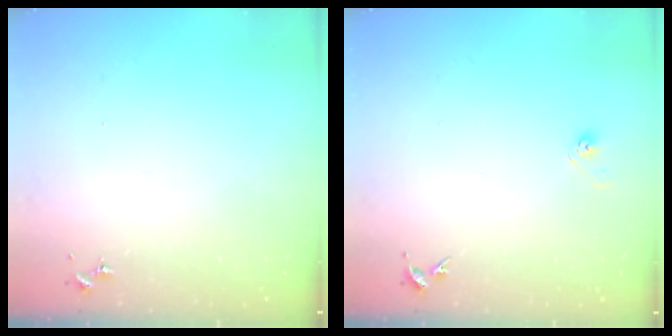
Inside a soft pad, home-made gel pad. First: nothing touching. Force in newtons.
{"total": 2.8, "press": 2.6, "slide": 1.1}